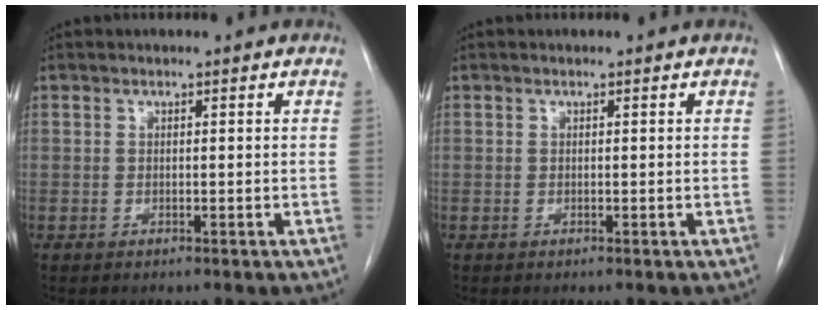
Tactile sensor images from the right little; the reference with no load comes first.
{"total": 0.0}